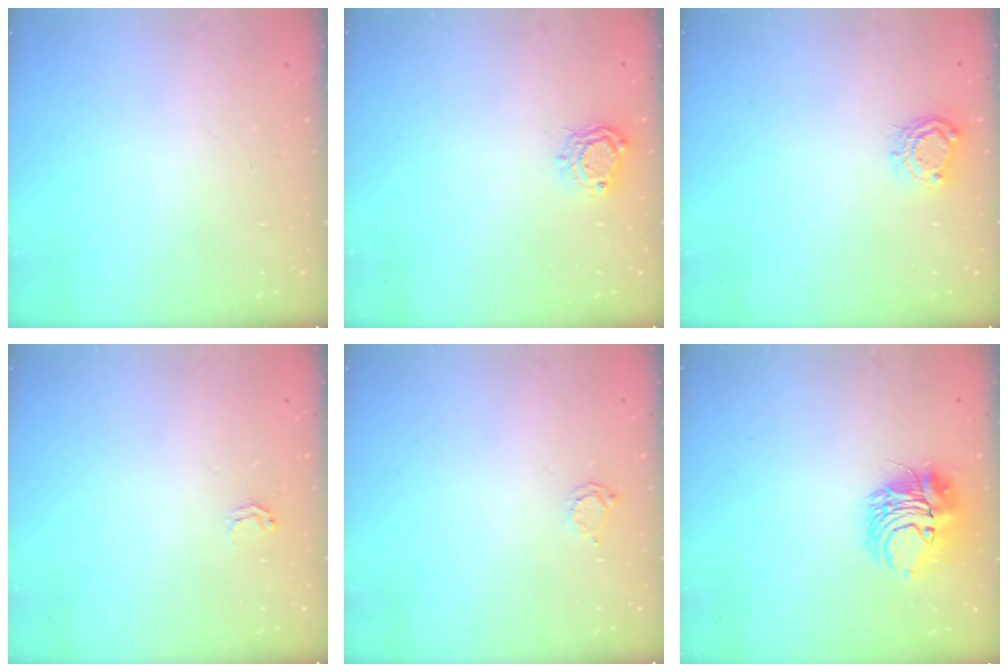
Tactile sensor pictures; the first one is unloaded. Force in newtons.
{"total": 6.6, "press": 6.6, "slide": 0.5}
{"total": 6.6, "press": 6.6, "slide": 0.5}
{"total": 2.5, "press": 2.5, "slide": 0.2}
{"total": 2.3, "press": 2.3, "slide": 0.3}
{"total": 9.1, "press": 9.1, "slide": 1.1}